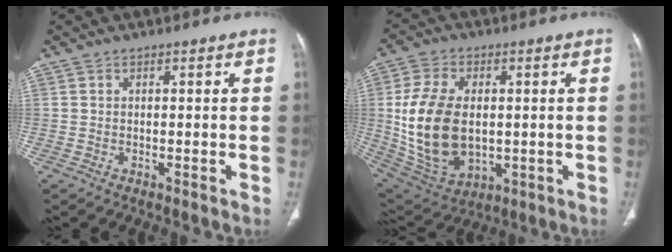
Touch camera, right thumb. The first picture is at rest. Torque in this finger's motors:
{"motor_torque": [-0.43, 1.70, 1.68, 0.26, 0.59]}